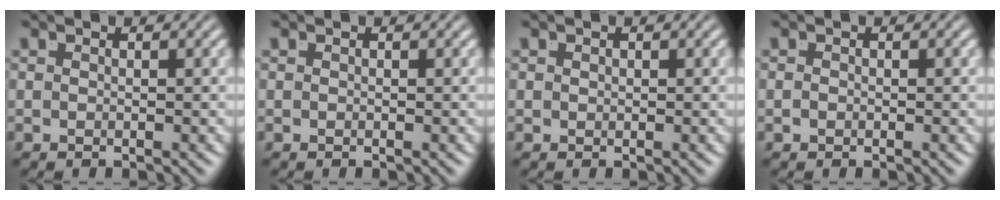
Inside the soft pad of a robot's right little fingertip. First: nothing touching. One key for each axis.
{"total": 0.0}
{"total": 0.5, "fx": 0.3, "fy": 0.4, "fz": 0.2, "tx": -0.008, "ty": -0.007, "tz": 0.010}
{"total": 0.6, "fx": -0.3, "fy": -0.5, "fz": 0.1, "tx": -0.002, "ty": -0.010, "tz": 0.001}